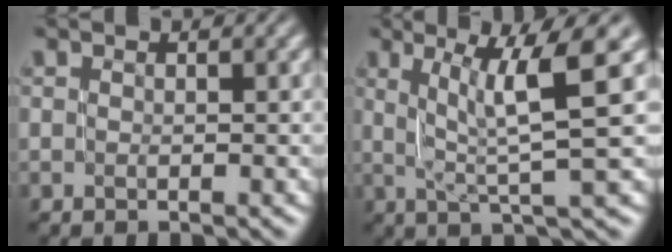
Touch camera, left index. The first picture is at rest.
{"total": 6.3, "force": [2.1, 0.9, 5.9], "torque": [-0.088, 0.011, 0.037]}